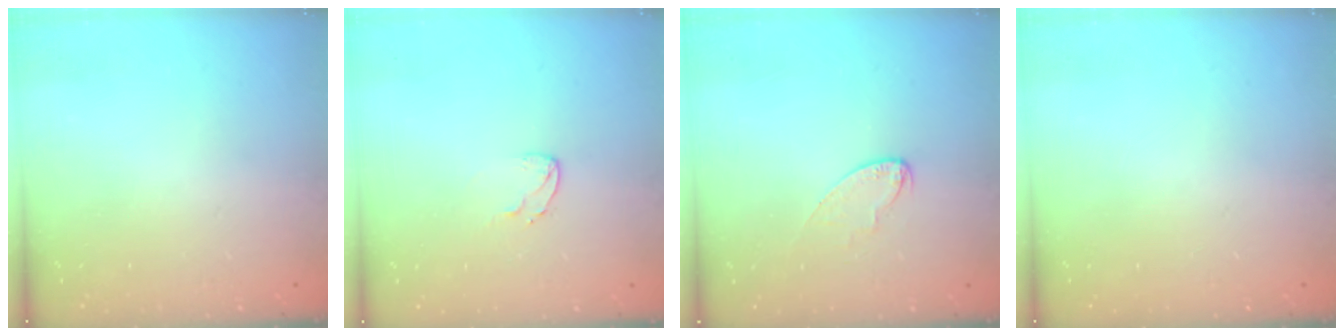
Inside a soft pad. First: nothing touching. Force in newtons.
{"total": 3.6, "press": 3.6, "slide": 0.2}
{"total": 5.0, "press": 5.0, "slide": 0.4}
{"total": 0.0}